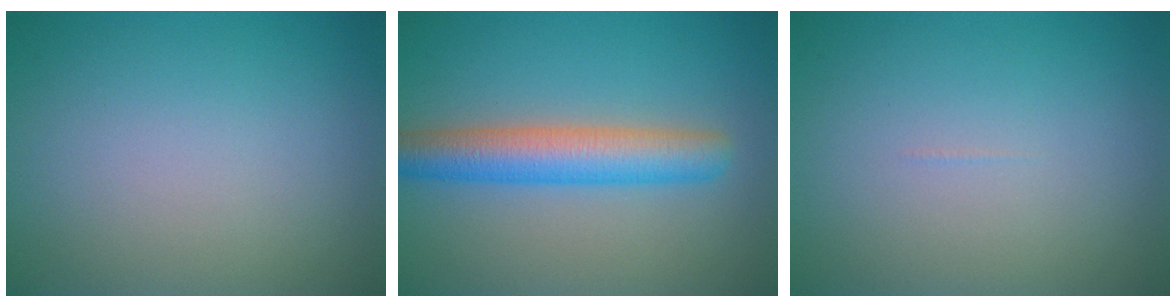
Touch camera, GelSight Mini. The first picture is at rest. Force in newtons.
{"total": 5.4, "press": 5.4, "slide": 0.2}
{"total": 0.0}